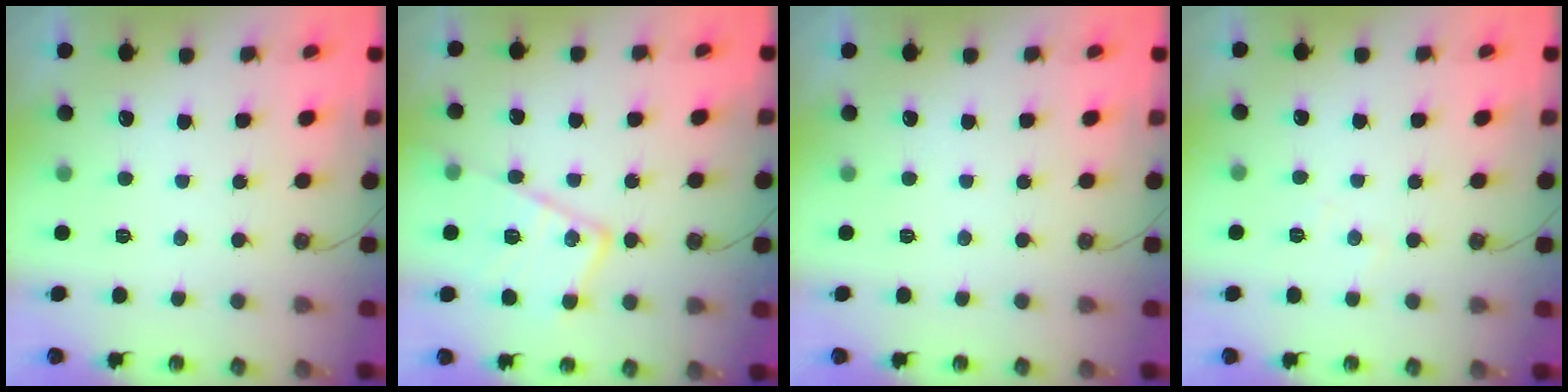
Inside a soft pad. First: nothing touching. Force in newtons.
{"total": 18.0, "press": 17.9, "slide": 1.7}
{"total": 0.0}
{"total": 4.0, "press": 3.9, "slide": 0.6}